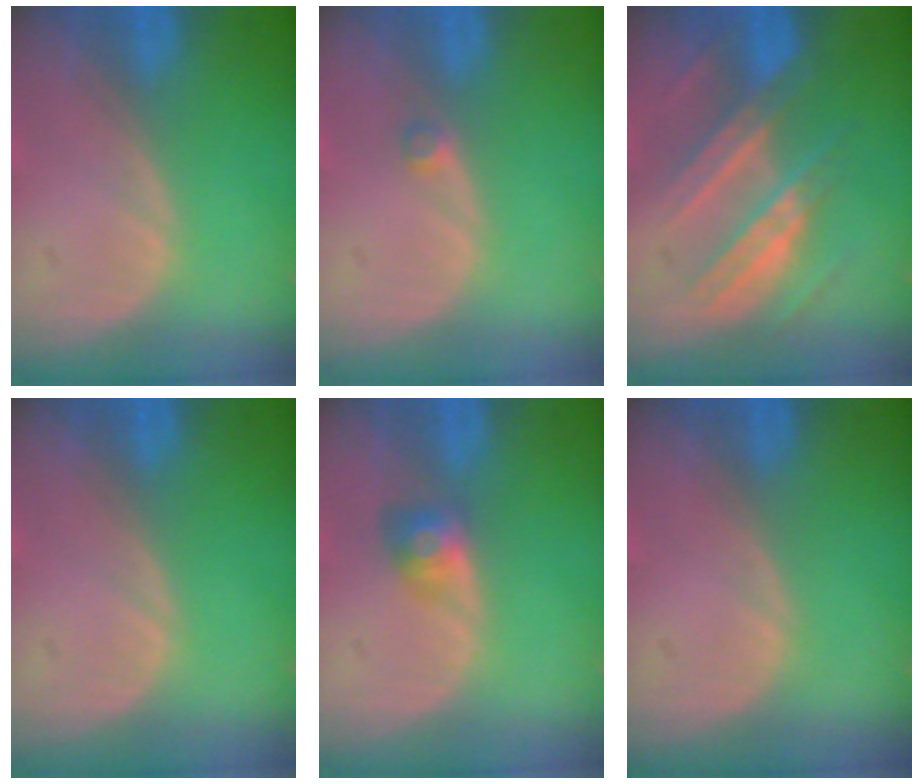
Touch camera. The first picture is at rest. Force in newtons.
{"total": 1.1, "press": 1.0, "slide": 0.6}
{"total": 7.4, "press": 7.4, "slide": 0.4}
{"total": 0.0}
{"total": 2.8, "press": 2.6, "slide": 1.1}
{"total": 0.0}